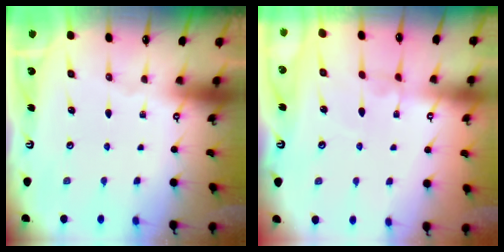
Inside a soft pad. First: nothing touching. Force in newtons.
{"total": 2.8, "press": 2.7, "slide": 0.4}